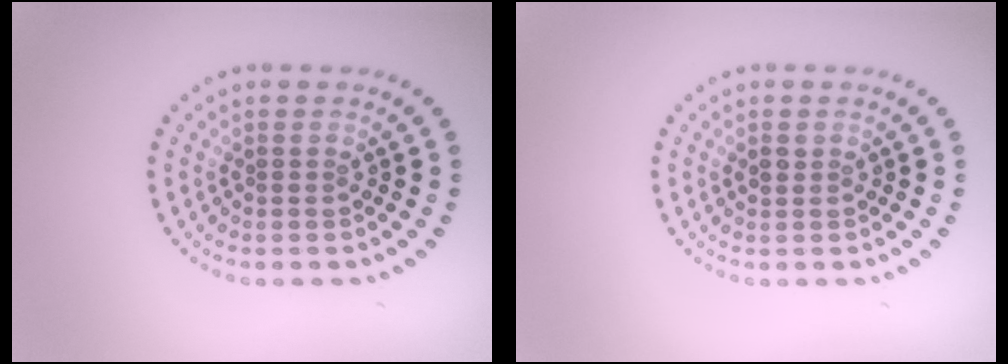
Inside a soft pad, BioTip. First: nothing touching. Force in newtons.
{"total": 0.8, "press": 0.7, "slide": 0.2}